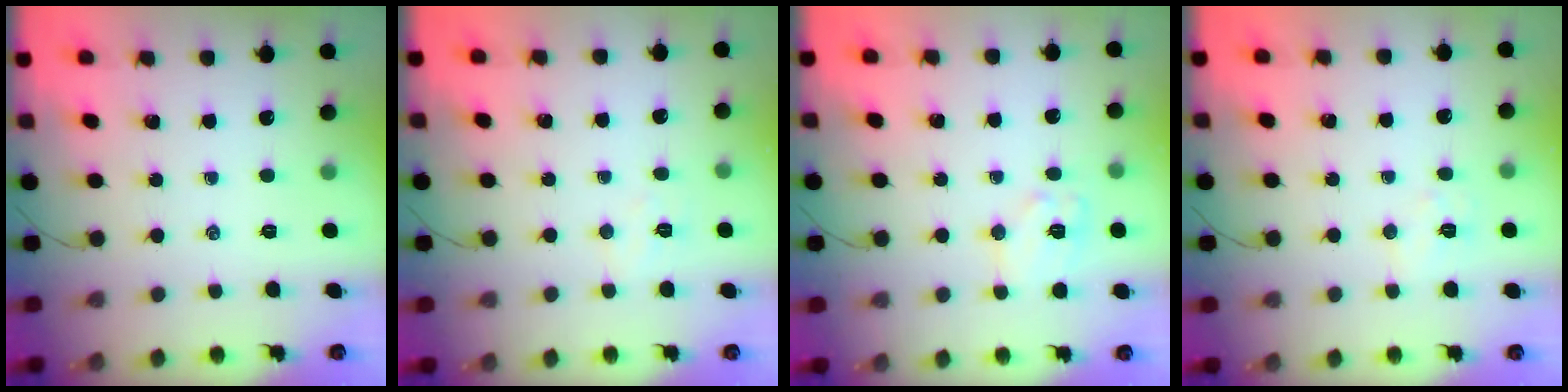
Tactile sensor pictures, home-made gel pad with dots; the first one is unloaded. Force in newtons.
{"total": 3.9, "press": 3.8, "slide": 0.8}
{"total": 9.4, "press": 9.4, "slide": 0.3}
{"total": 6.2, "press": 6.1, "slide": 1.0}